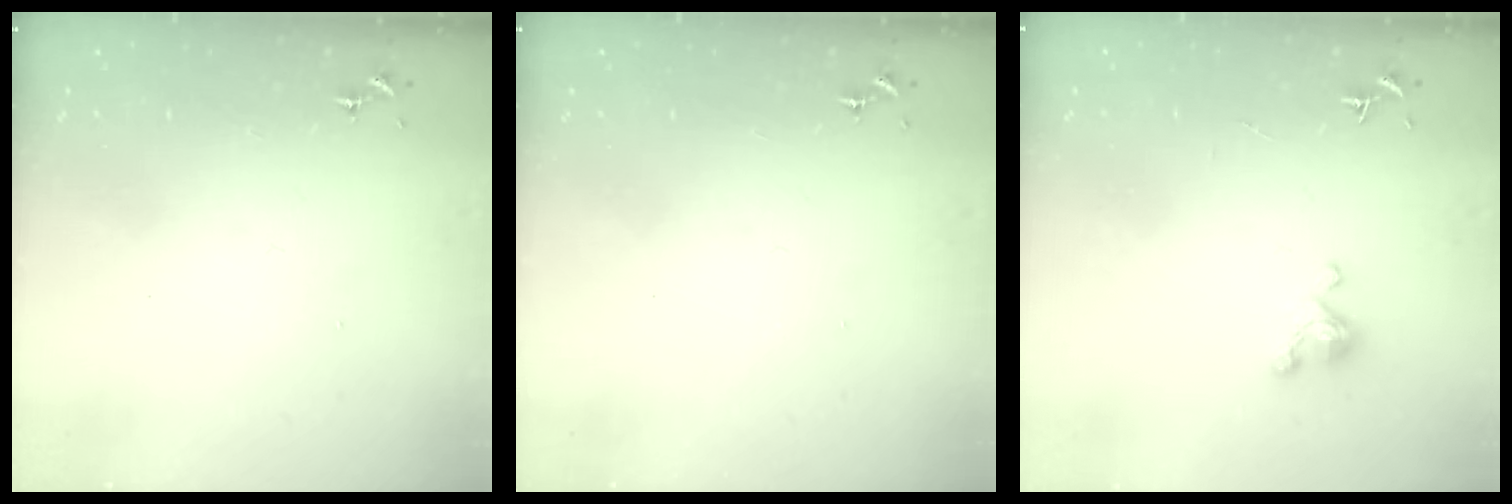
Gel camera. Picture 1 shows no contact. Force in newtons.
{"total": 0.0}
{"total": 4.7, "press": 4.6, "slide": 0.3}